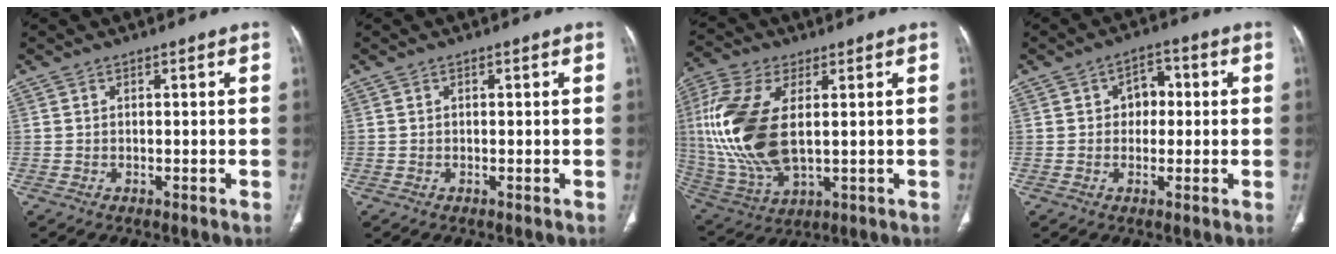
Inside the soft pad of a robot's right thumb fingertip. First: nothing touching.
{"total": 0.0}
{"total": 19.4, "force": [2.1, 10.0, 16.5], "torque": [-0.376, -0.012, 0.048]}
{"total": 5.1, "force": [0.4, 3.9, 3.4], "torque": [-0.024, 0.014, 0.000]}